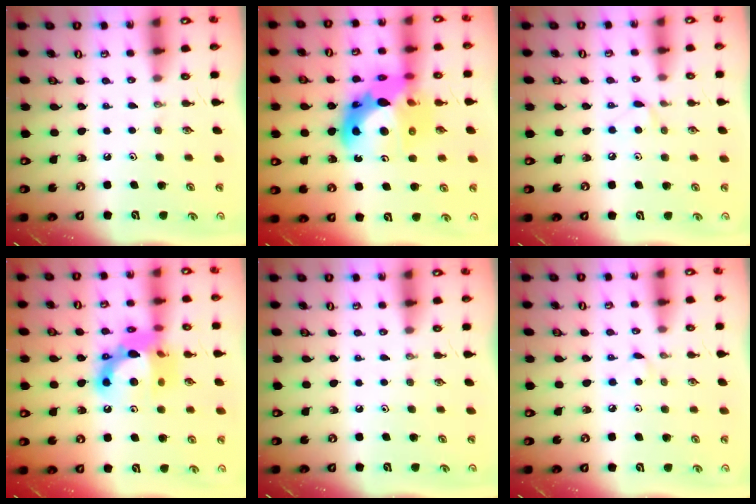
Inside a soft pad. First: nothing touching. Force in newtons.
{"total": 18.6, "press": 18.5, "slide": 1.7}
{"total": 5.4, "press": 5.4, "slide": 0.7}
{"total": 15.6, "press": 15.5, "slide": 1.0}
{"total": 0.0}
{"total": 3.5, "press": 3.4, "slide": 0.4}